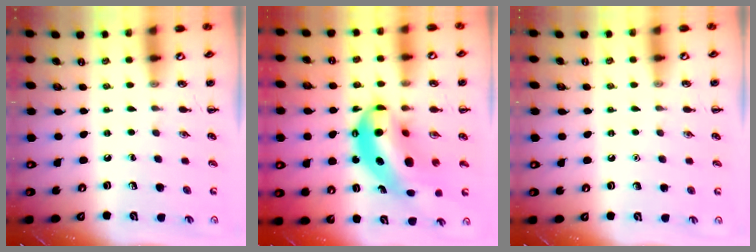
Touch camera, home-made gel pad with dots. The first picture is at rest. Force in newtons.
{"total": 12.5, "press": 12.1, "slide": 3.1}
{"total": 1.6, "press": 1.6, "slide": 0.1}